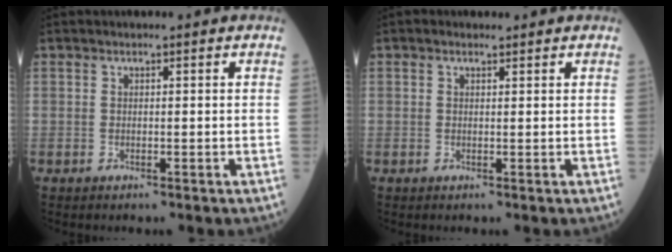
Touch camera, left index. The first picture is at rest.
{"total": 0.8, "force": [0.6, 0.4, 0.3], "torque": [-0.013, 0.005, 0.008]}